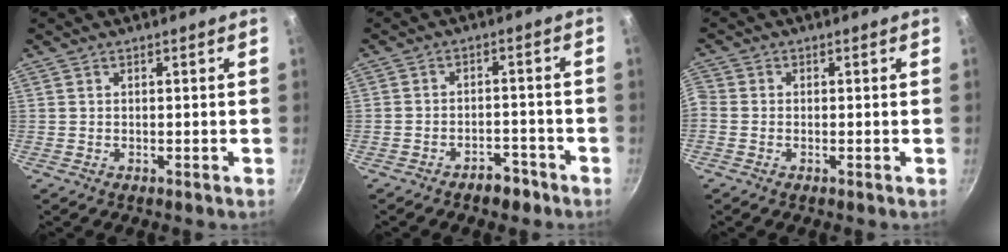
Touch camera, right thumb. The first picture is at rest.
{"total": 3.8, "force": [-3.0, 1.9, 1.3], "torque": [-0.009, 0.035, -0.040]}
{"total": 2.0, "force": [-0.7, 1.6, 1.1], "torque": [-0.030, 0.005, -0.026]}